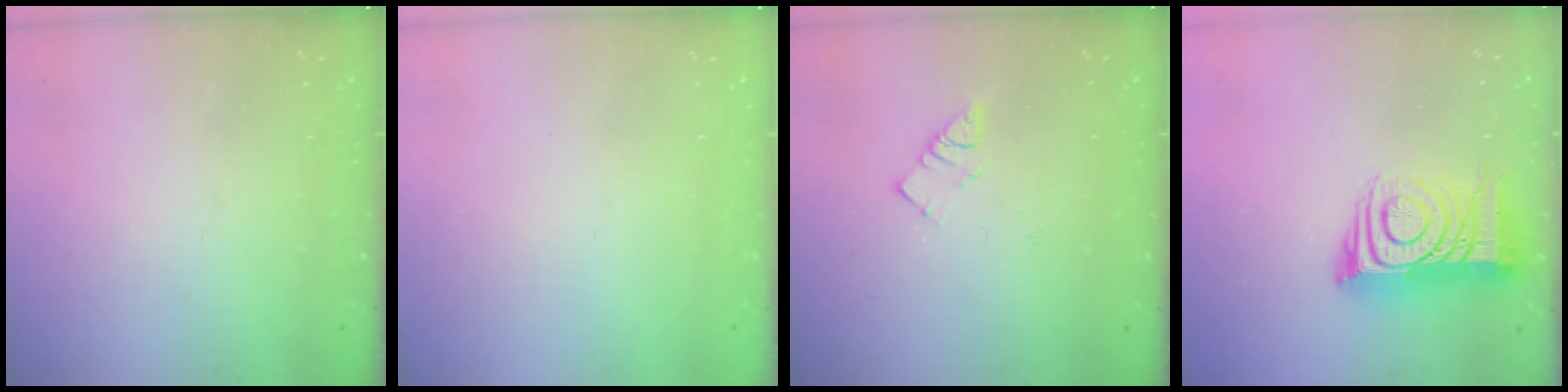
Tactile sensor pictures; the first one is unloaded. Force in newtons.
{"total": 1.6, "press": 1.6, "slide": 0.1}
{"total": 3.6, "press": 3.5, "slide": 0.5}
{"total": 12.9, "press": 12.8, "slide": 1.1}